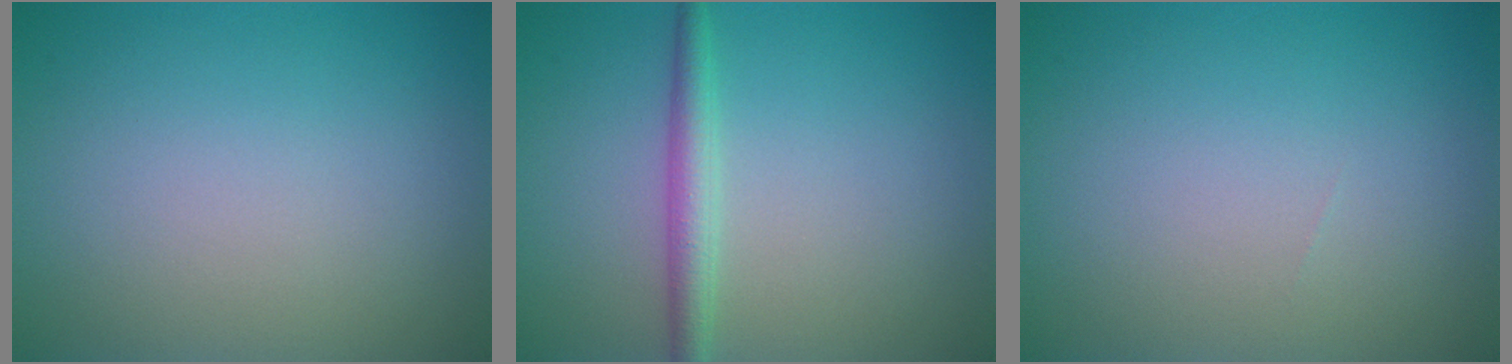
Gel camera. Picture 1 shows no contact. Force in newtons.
{"total": 2.3, "press": 2.3, "slide": 0.0}
{"total": 0.0}